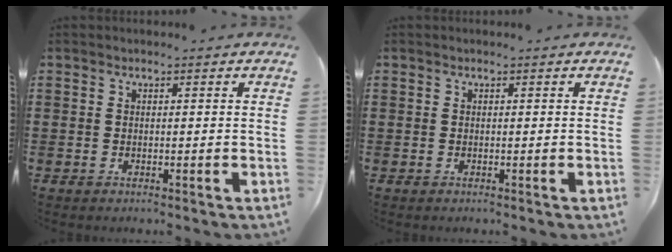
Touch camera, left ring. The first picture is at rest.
{"total": 0.0}